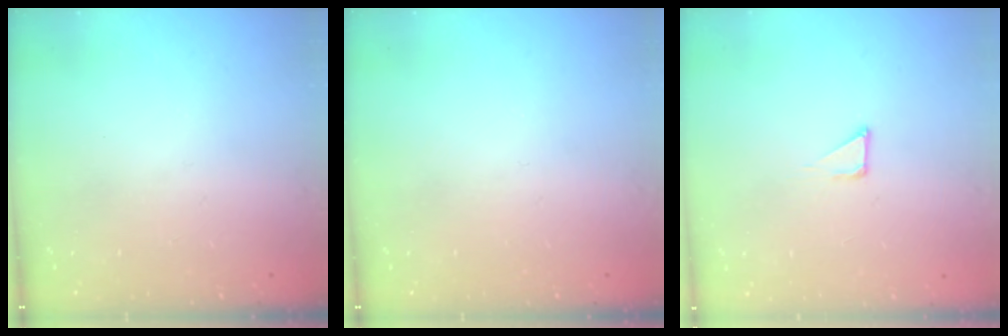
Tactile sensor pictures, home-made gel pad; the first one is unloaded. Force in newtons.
{"total": 0.0}
{"total": 2.7, "press": 2.7, "slide": 0.3}